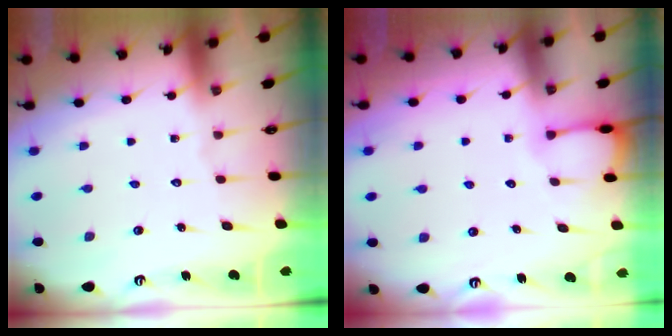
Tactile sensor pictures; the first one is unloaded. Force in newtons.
{"total": 3.6, "press": 3.6, "slide": 0.4}